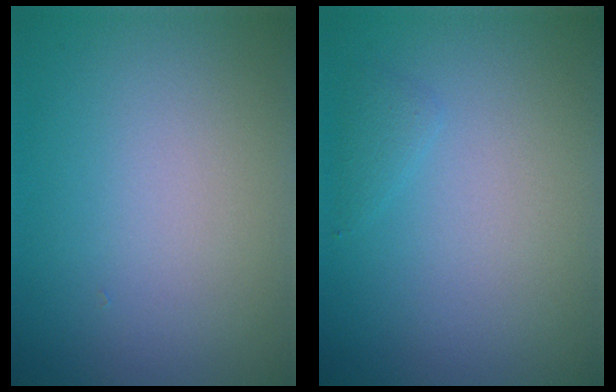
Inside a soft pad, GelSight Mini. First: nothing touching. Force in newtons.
{"total": 0.8, "press": 0.8, "slide": 0.0}